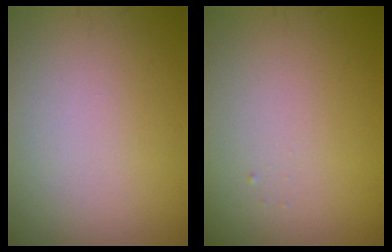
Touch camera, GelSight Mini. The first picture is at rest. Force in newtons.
{"total": 0.0}